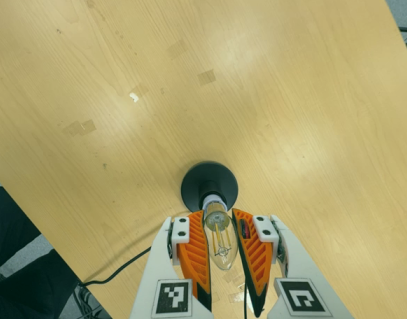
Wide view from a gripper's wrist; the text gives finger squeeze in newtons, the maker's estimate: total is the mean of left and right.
{"total": 23.1, "left": 24.0, "right": 22.3}